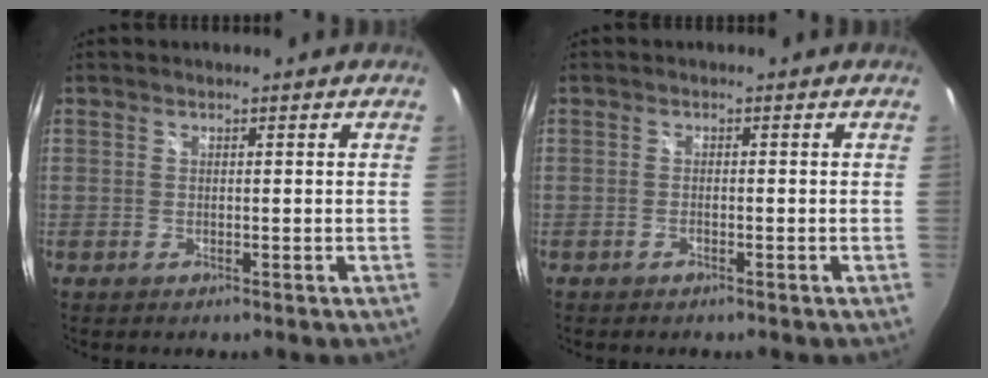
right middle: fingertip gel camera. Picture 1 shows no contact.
{"total": 0.7, "force": [-0.6, 0.1, 0.4], "torque": [-0.008, 0.000, -0.012]}